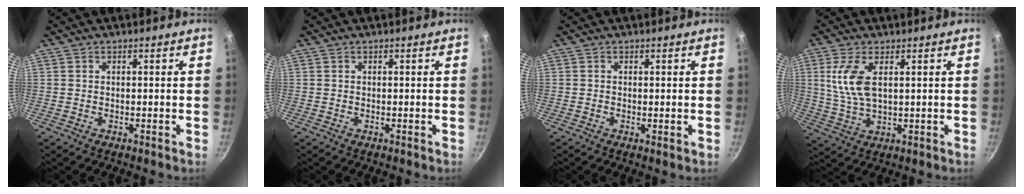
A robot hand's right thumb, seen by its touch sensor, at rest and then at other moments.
{"total": 0.0}
{"total": 0.6, "force": [0.0, 0.2, 0.6], "torque": [-0.010, -0.003, -0.002]}
{"total": 8.3, "force": [2.2, 3.9, 7.0], "torque": [-0.143, -0.008, 0.050]}